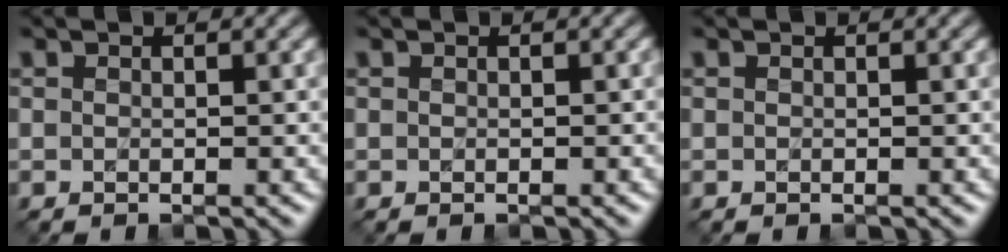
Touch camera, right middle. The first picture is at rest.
{"total": 0.0}
{"total": 0.0}